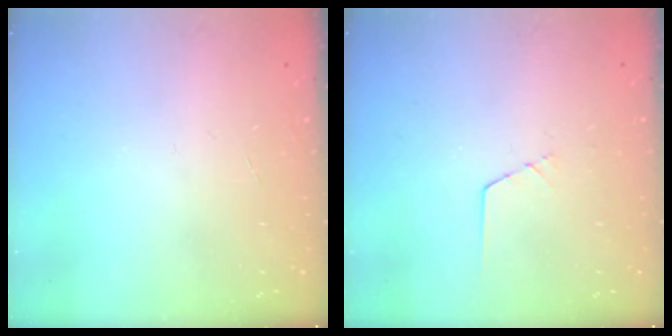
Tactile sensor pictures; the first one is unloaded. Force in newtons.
{"total": 1.6, "press": 1.6, "slide": 0.1}